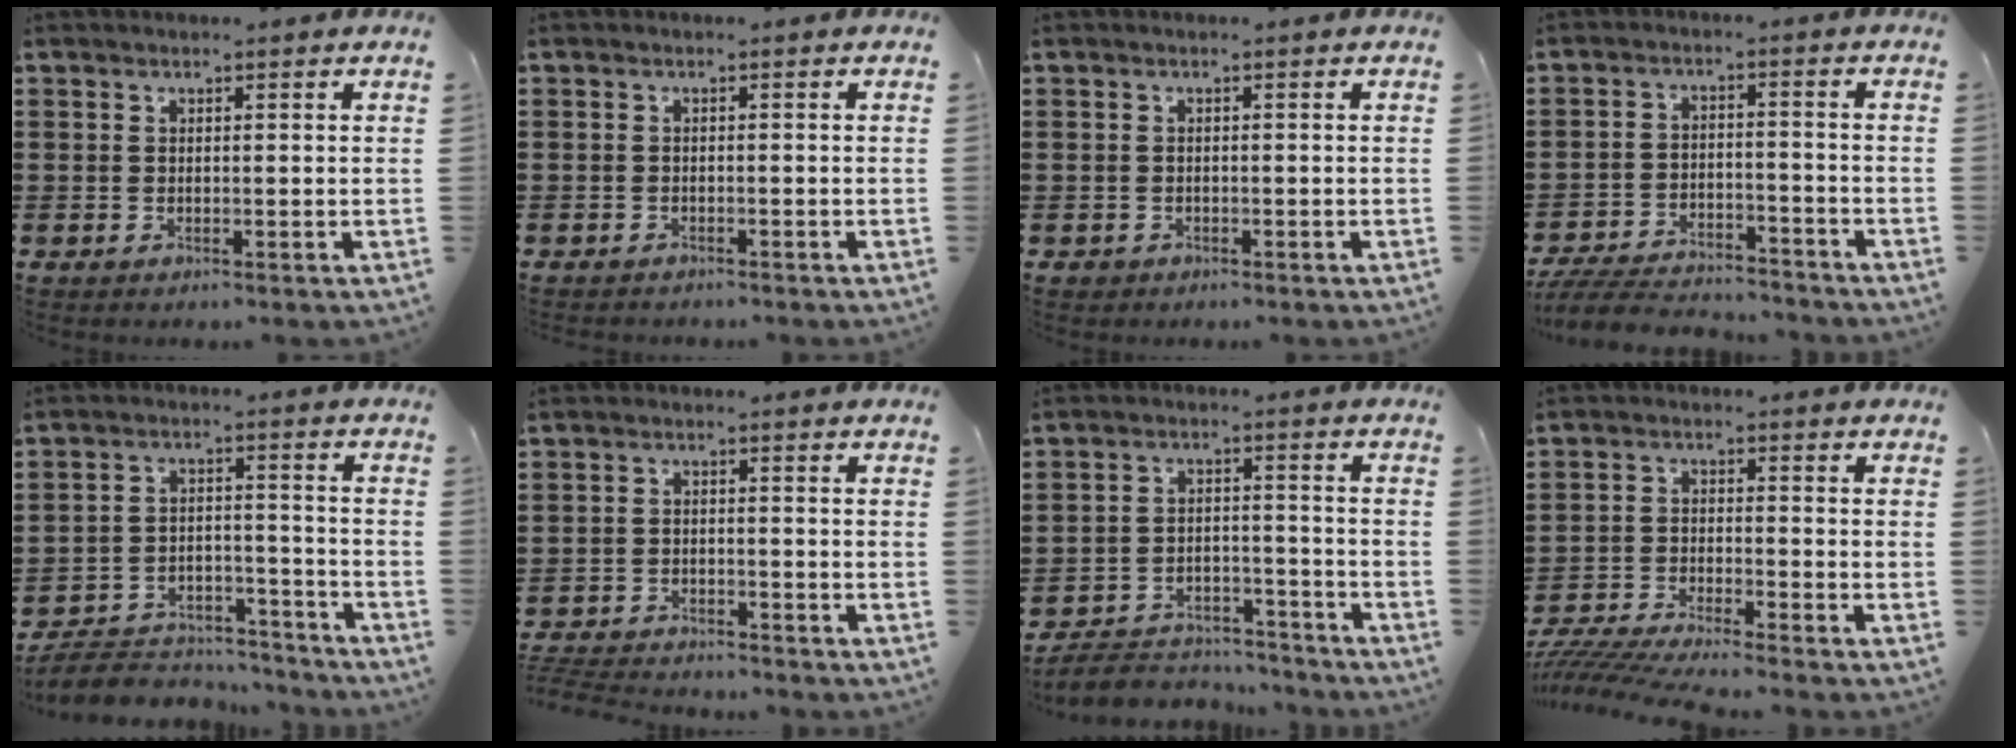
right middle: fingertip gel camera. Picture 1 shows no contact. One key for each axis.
{"total": 0.8, "fx": -0.8, "fy": 0.2, "fz": -0.1, "tx": 0.000, "ty": 0.004, "tz": -0.018}
{"total": 0.8, "fx": -0.5, "fy": 0.6, "fz": 0.0, "tx": -0.001, "ty": 0.005, "tz": -0.013}
{"total": 6.2, "fx": -6.0, "fy": 1.0, "fz": 1.3, "tx": -0.034, "ty": 0.009, "tz": -0.121}
{"total": 7.0, "fx": -6.7, "fy": 1.5, "fz": 1.3, "tx": -0.026, "ty": 0.017, "tz": -0.135}
{"total": 3.6, "fx": -3.6, "fy": 0.4, "fz": 0.2, "tx": -0.013, "ty": 0.000, "tz": -0.080}
{"total": 5.6, "fx": -5.4, "fy": 1.2, "fz": 0.6, "tx": -0.016, "ty": 0.013, "tz": -0.111}
{"total": 5.7, "fx": -5.5, "fy": 0.0, "fz": 1.3, "tx": -0.040, "ty": -0.010, "tz": -0.115}